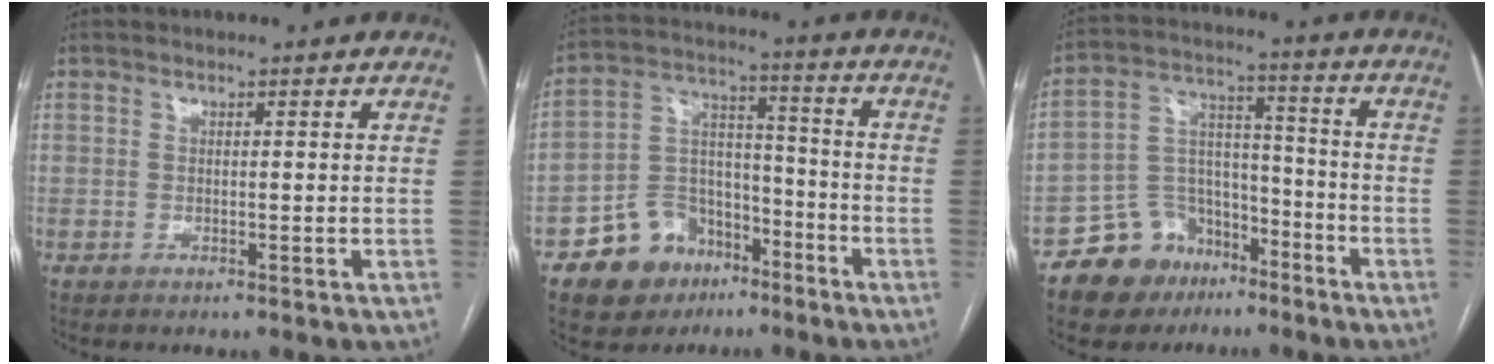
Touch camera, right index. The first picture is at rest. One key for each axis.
{"total": 12.2, "fx": -7.2, "fy": 8.9, "fz": 4.2, "tx": -0.074, "ty": 0.044, "tz": -0.113}
{"total": 11.3, "fx": -7.5, "fy": 8.1, "fz": 2.5, "tx": -0.045, "ty": 0.059, "tz": -0.120}